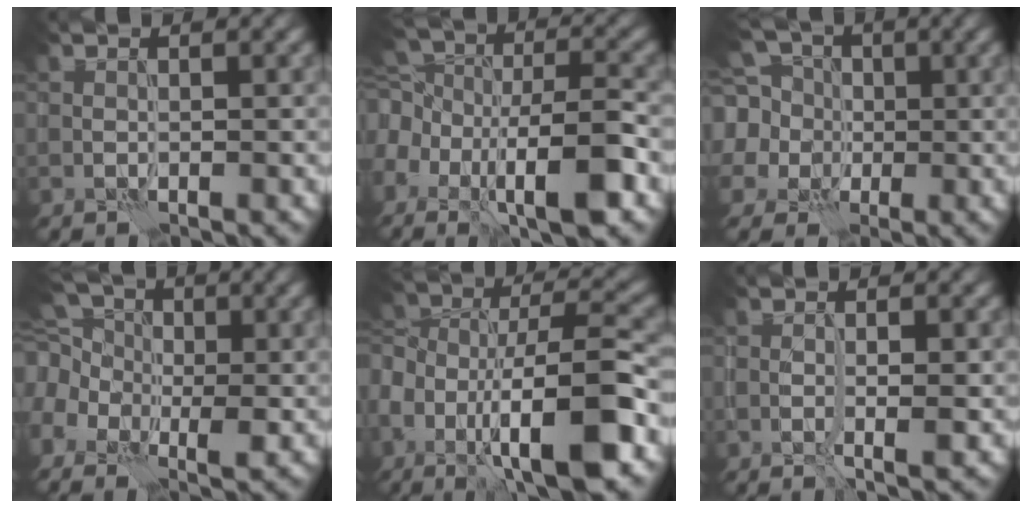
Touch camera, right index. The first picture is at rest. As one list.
[{"total": 9.0, "force": [-3.5, 4.4, 7.1], "torque": [-0.130, -0.010, -0.059]}, {"total": 9.9, "force": [2.5, 8.8, 3.9], "torque": [-0.099, 0.017, 0.013]}, {"total": 7.1, "force": [-0.6, 5.6, 4.3], "torque": [-0.097, 0.001, -0.023]}, {"total": 11.4, "force": [-4.8, 4.1, 9.5], "torque": [-0.167, 0.002, -0.084]}, {"total": 1.6, "force": [0.1, 0.3, 1.6], "torque": [-0.029, -0.005, 0.003]}]